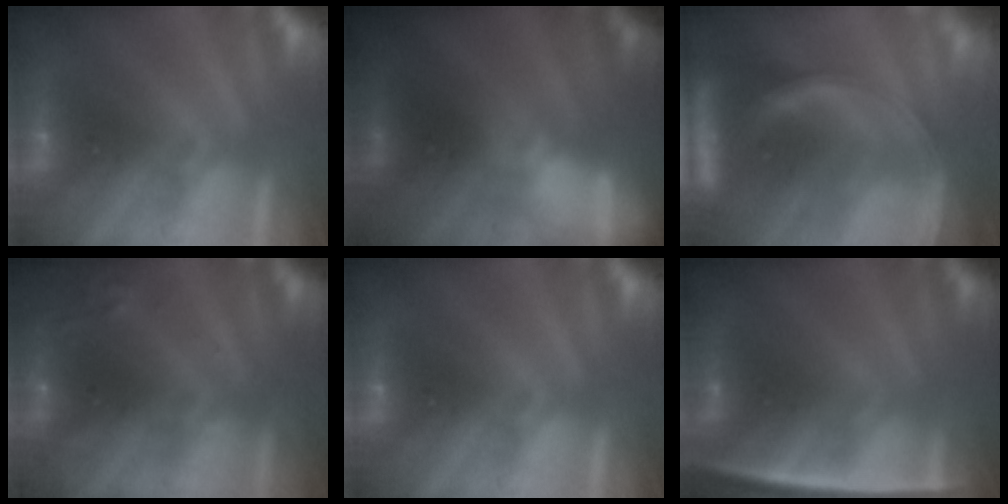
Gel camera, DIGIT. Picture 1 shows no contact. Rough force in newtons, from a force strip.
{"total": 9.4}
{"total": 7.4}
{"total": 7.6}
{"total": 0.0}
{"total": 2.4}